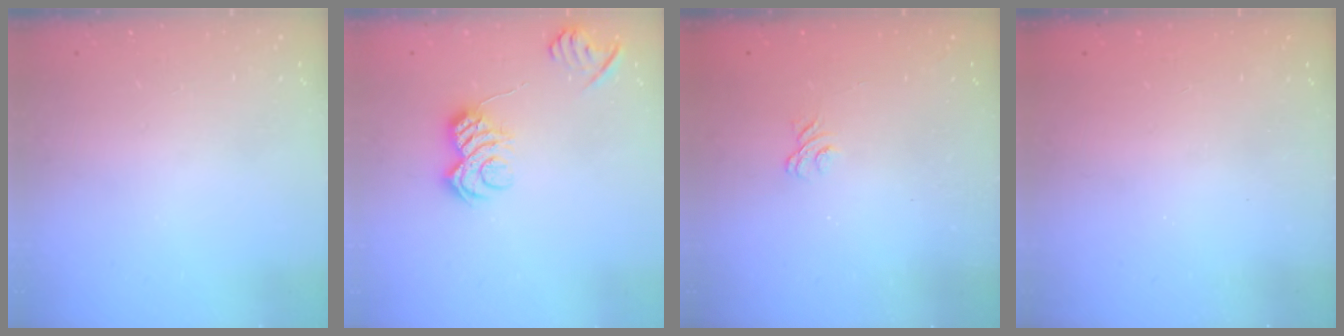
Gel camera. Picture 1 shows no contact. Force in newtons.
{"total": 9.0, "press": 9.0, "slide": 0.7}
{"total": 1.8, "press": 1.4, "slide": 1.1}
{"total": 2.4, "press": 2.3, "slide": 0.8}